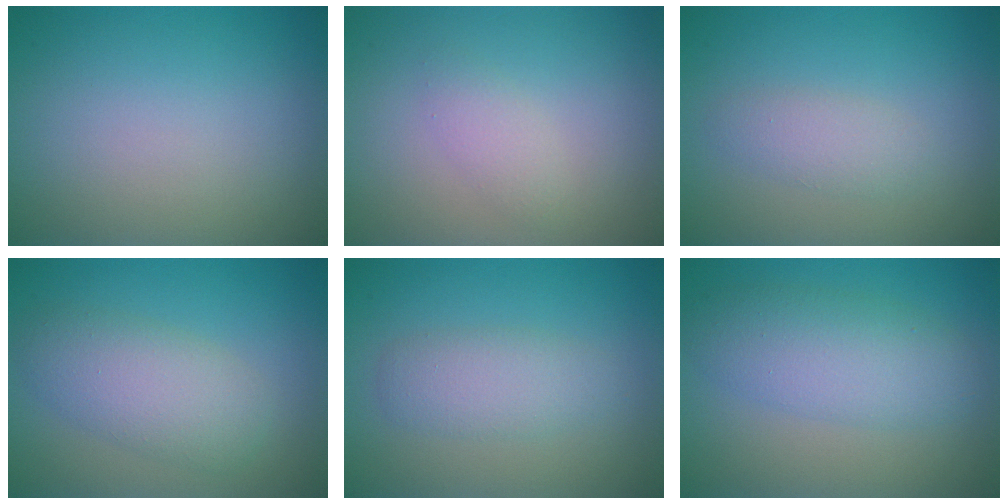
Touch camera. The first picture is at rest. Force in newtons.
{"total": 1.6, "press": 1.6, "slide": 0.1}
{"total": 1.9, "press": 1.9, "slide": 0.0}
{"total": 4.6, "press": 4.6, "slide": 0.1}
{"total": 2.8, "press": 2.8, "slide": 0.1}
{"total": 4.9, "press": 4.9, "slide": 0.2}